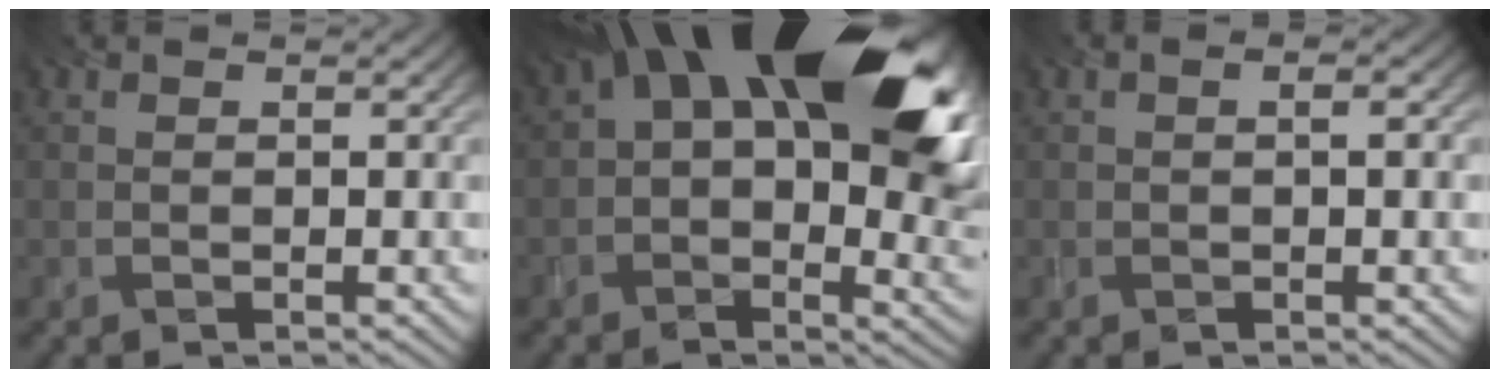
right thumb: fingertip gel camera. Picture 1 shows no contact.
{"total": 20.7, "force": [6.7, 10.8, 16.4], "torque": [-0.214, 0.017, 0.124]}
{"total": 0.9, "force": [-0.2, 0.2, 0.8], "torque": [-0.009, 0.001, -0.003]}